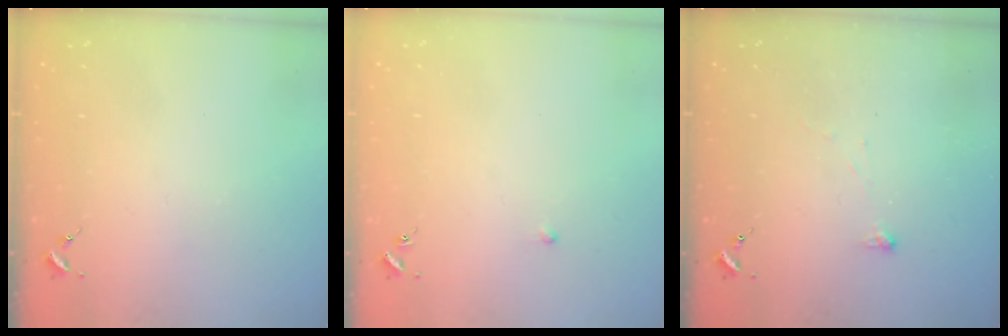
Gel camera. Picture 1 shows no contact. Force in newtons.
{"total": 2.6, "press": 2.5, "slide": 0.6}
{"total": 2.9, "press": 2.9, "slide": 0.3}